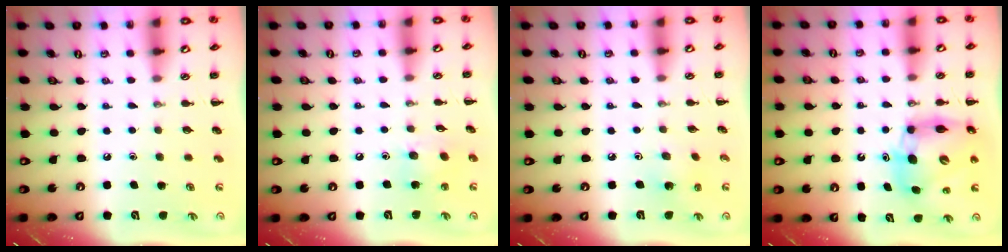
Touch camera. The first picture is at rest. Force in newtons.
{"total": 8.2, "press": 8.1, "slide": 1.7}
{"total": 2.1, "press": 2.0, "slide": 0.5}
{"total": 10.9, "press": 10.5, "slide": 3.2}